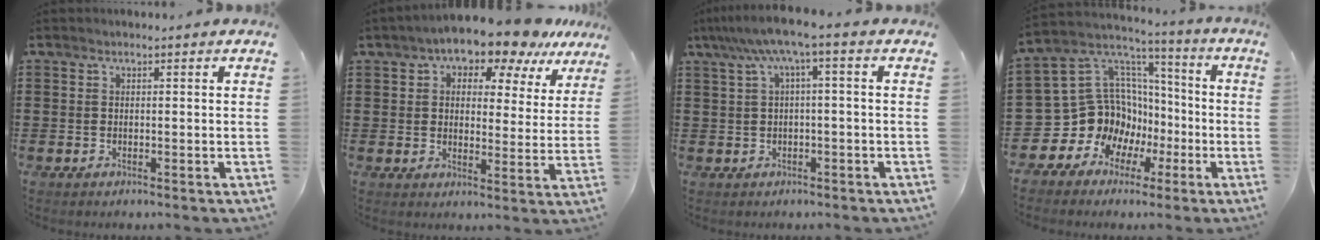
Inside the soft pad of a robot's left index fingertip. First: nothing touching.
{"total": 8.1, "force": [7.1, 2.3, 3.3], "torque": [-0.071, -0.034, 0.121]}
{"total": 5.1, "force": [0.9, 0.1, 5.0], "torque": [-0.104, -0.007, 0.008]}
{"total": 13.1, "force": [-2.7, 12.4, 3.3], "torque": [-0.122, -0.032, -0.022]}